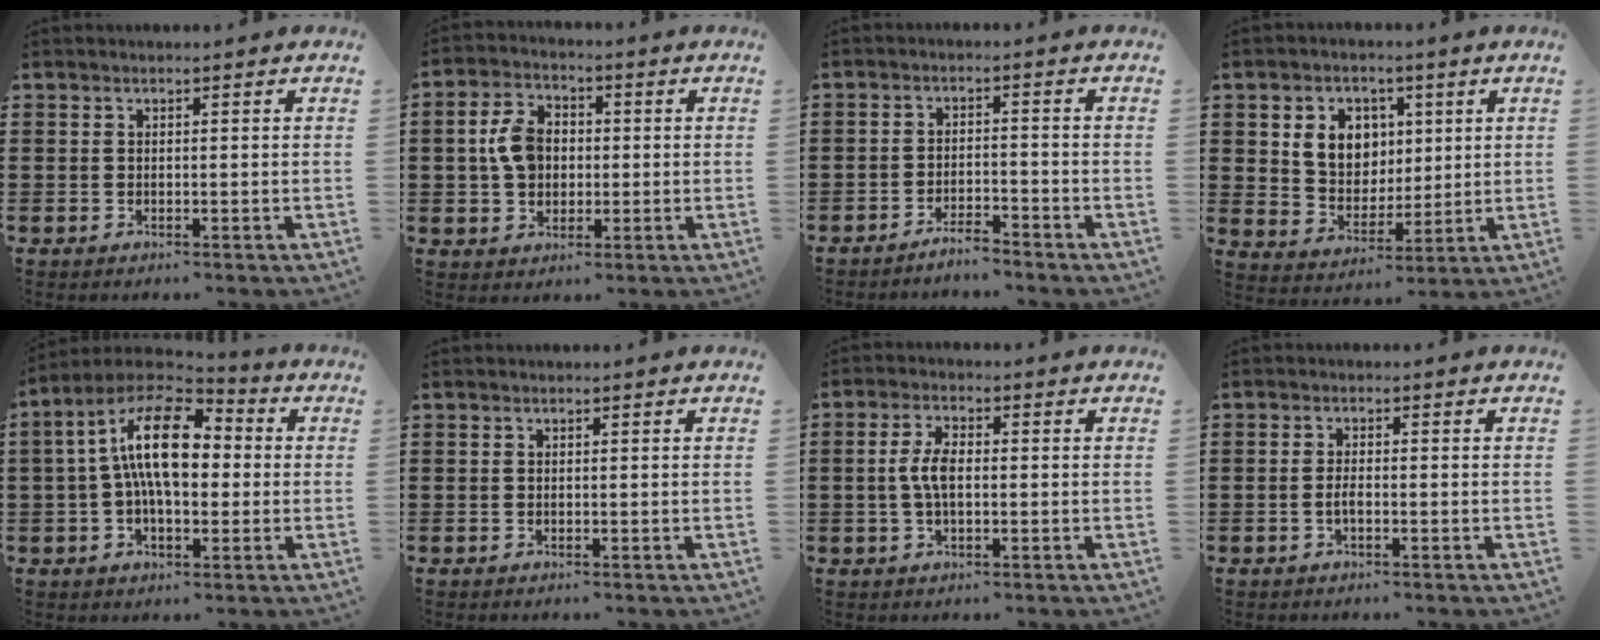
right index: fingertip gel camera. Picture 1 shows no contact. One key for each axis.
{"total": 6.6, "fx": 0.1, "fy": 5.0, "fz": 4.4, "tx": -0.107, "ty": 0.014, "tz": -0.002}
{"total": 2.8, "fx": -2.8, "fy": 0.1, "fz": 0.4, "tx": -0.012, "ty": 0.002, "tz": -0.058}
{"total": 7.1, "fx": 2.3, "fy": 6.1, "fz": 2.7, "tx": -0.067, "ty": 0.014, "tz": 0.038}
{"total": 14.2, "fx": 1.9, "fy": 7.0, "fz": 12.2, "tx": -0.247, "ty": 0.004, "tz": 0.025}
{"total": 0.0}
{"total": 4.7, "fx": -0.1, "fy": 2.0, "fz": 4.2, "tx": -0.094, "ty": 0.002, "tz": -0.009}
{"total": 1.6, "fx": -0.6, "fy": 0.4, "fz": 1.4, "tx": -0.028, "ty": 0.000, "tz": -0.010}